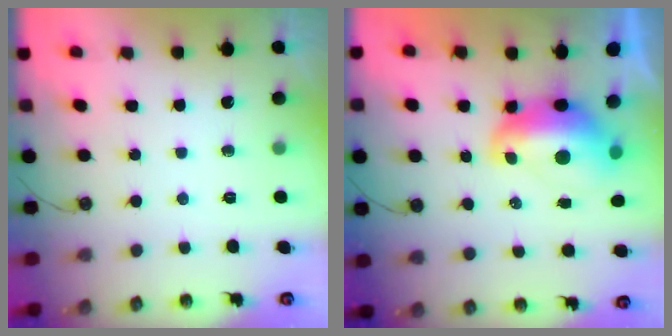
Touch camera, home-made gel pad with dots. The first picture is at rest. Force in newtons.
{"total": 3.8, "press": 3.7, "slide": 0.8}